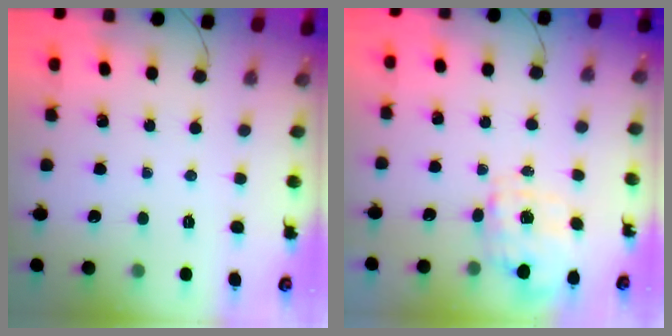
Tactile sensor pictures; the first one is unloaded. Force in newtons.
{"total": 3.9, "press": 3.9, "slide": 0.8}